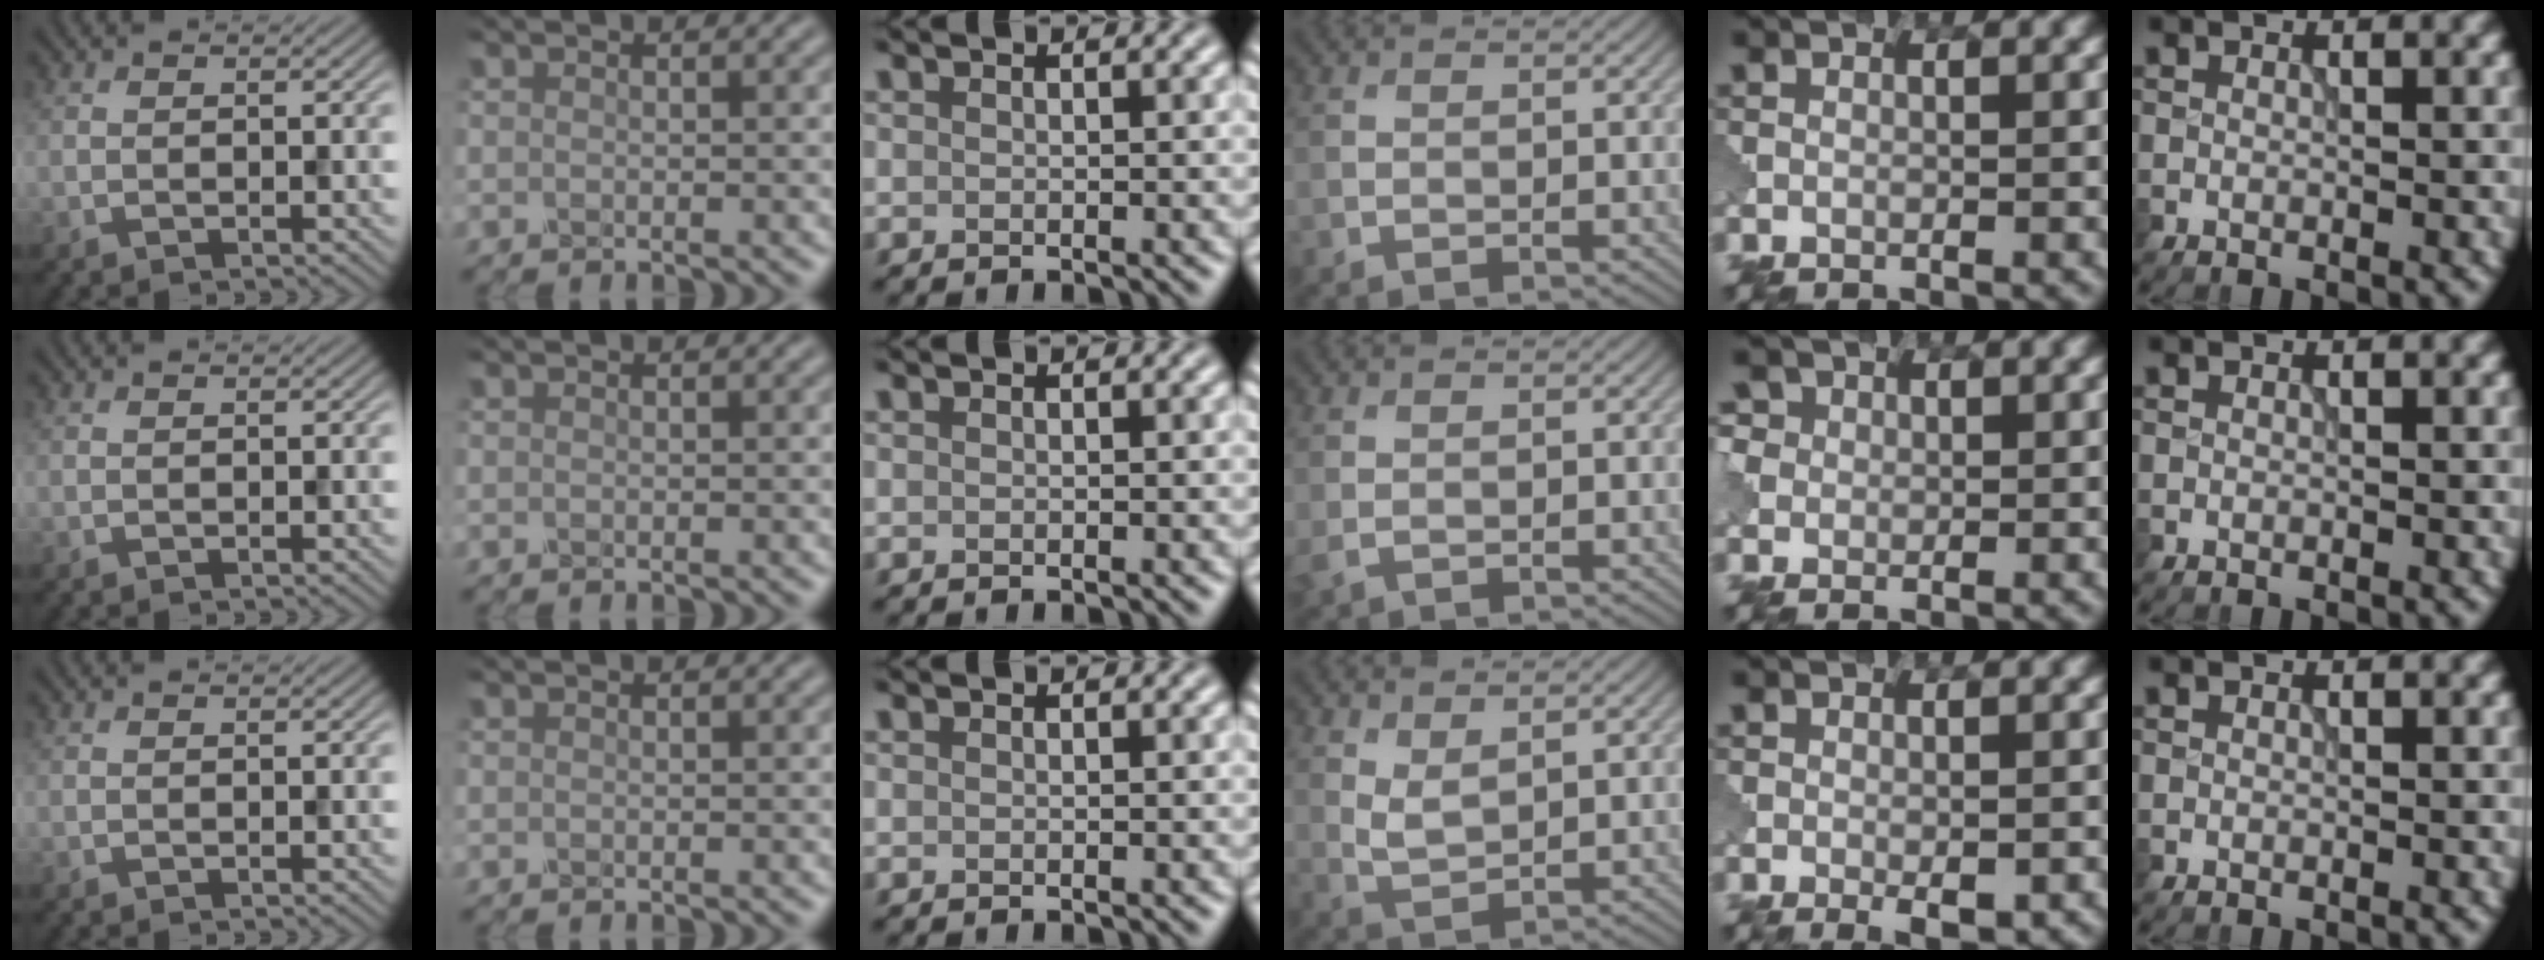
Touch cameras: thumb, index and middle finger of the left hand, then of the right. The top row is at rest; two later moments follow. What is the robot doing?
{"motion": "wrap", "object": "tissue paper"}